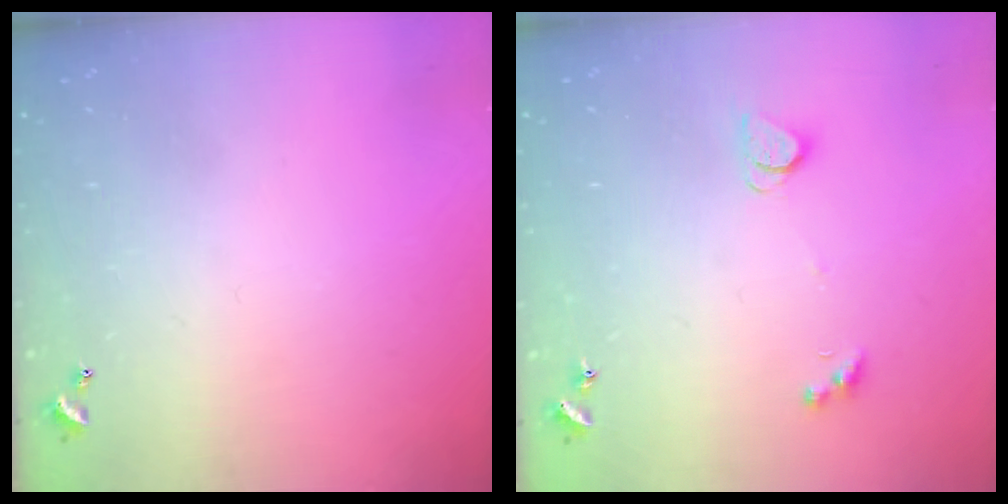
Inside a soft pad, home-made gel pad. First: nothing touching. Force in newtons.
{"total": 2.6, "press": 2.6, "slide": 0.5}